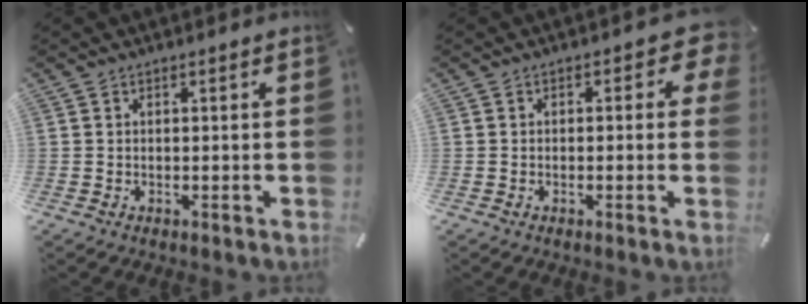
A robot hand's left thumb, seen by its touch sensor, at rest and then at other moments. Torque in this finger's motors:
{"motor_torque": [0.52, 0.06, 0.31, 0.12, 0.04]}